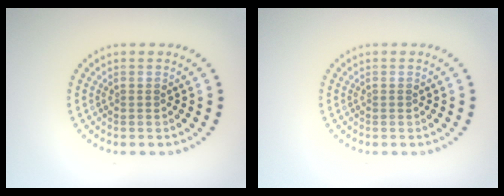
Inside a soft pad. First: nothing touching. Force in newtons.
{"total": 0.0}